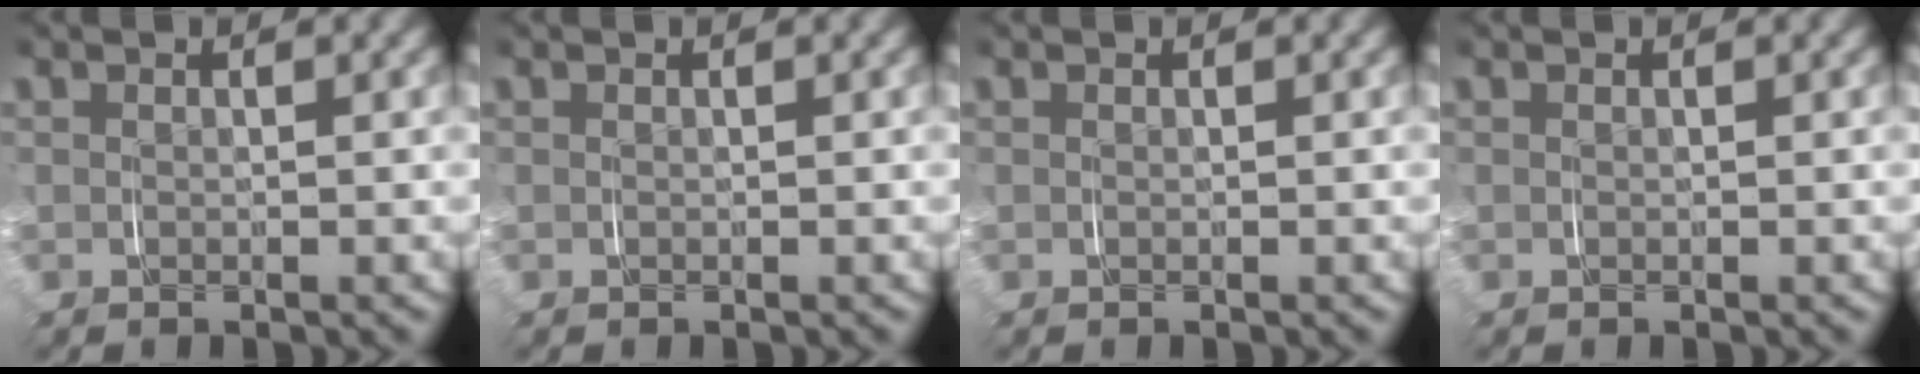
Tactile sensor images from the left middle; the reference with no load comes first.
{"total": 0.0}
{"total": 0.0}
{"total": 0.0}